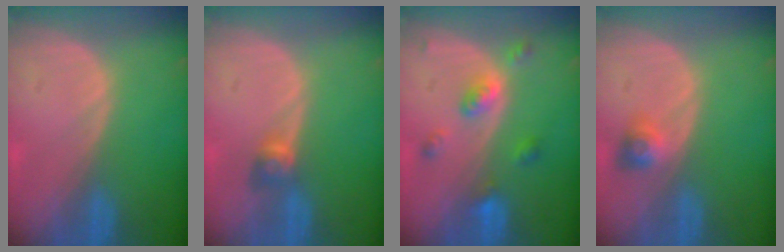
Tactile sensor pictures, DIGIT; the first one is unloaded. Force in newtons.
{"total": 2.7, "press": 2.4, "slide": 1.2}
{"total": 5.2, "press": 4.5, "slide": 2.5}
{"total": 2.9, "press": 2.7, "slide": 1.2}